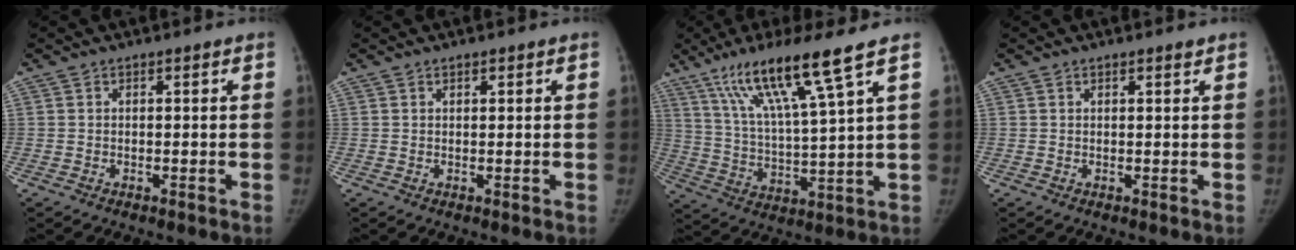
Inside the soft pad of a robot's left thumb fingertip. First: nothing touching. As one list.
[{"total": 0.9, "force": [0.6, 0.4, 0.5], "torque": [-0.007, -0.002, 0.009]}, {"total": 15.1, "force": [9.3, 0.1, 12.0], "torque": [-0.218, -0.037, 0.174]}, {"total": 1.0, "force": [0.8, 0.2, 0.6], "torque": [-0.007, -0.004, 0.014]}]